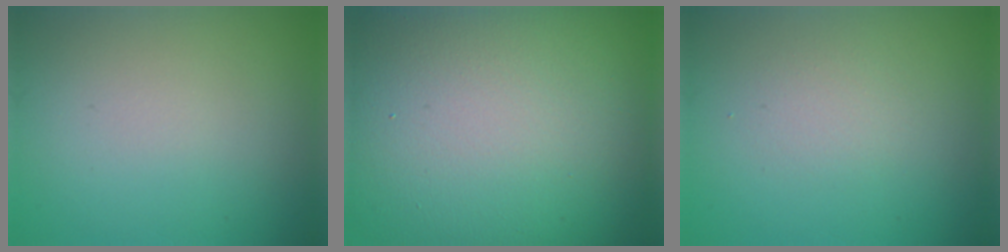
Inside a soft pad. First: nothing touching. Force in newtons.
{"total": 21.9, "press": 21.9, "slide": 0.9}
{"total": 1.3, "press": 1.3, "slide": 0.1}